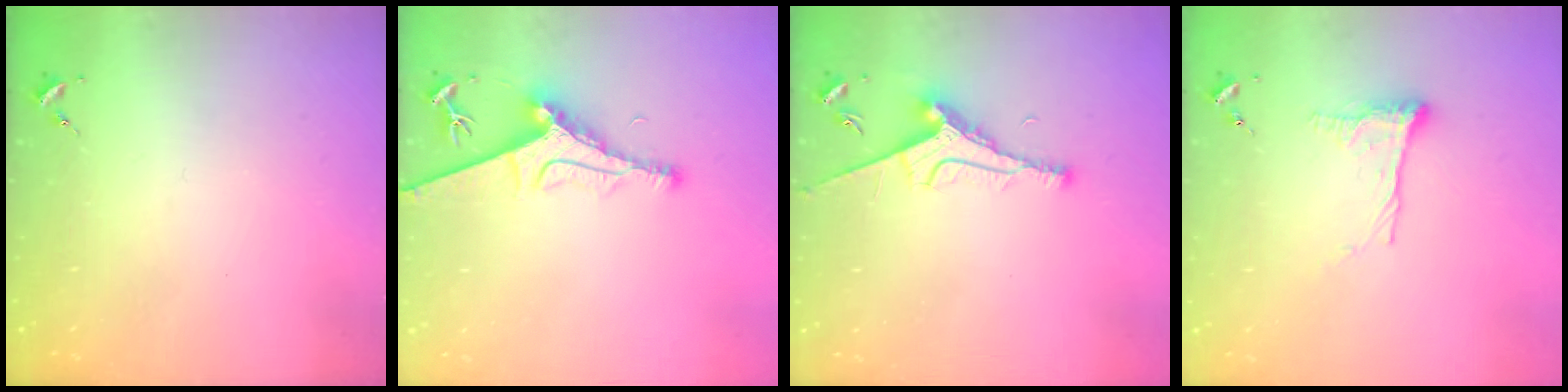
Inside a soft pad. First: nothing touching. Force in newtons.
{"total": 10.9, "press": 10.8, "slide": 1.7}
{"total": 8.9, "press": 8.8, "slide": 1.3}
{"total": 9.4, "press": 9.4, "slide": 0.7}